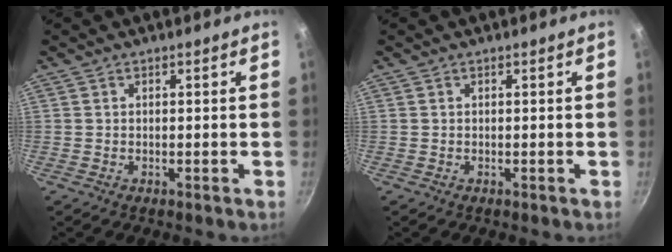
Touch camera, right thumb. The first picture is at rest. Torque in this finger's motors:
{"motor_torque": [-0.01, -0.01, 0.27, 0.10, 0.00]}